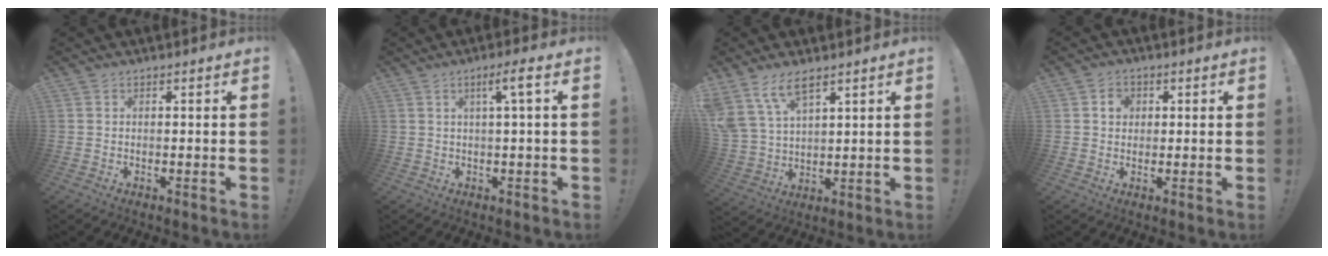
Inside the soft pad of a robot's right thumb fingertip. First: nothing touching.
{"total": 4.8, "force": [1.5, 0.0, 4.6], "torque": [-0.078, 0.000, 0.017]}
{"total": 10.2, "force": [7.1, 4.5, 5.7], "torque": [-0.127, -0.033, 0.138]}
{"total": 3.5, "force": [0.9, 3.0, 1.6], "torque": [-0.014, 0.000, 0.012]}